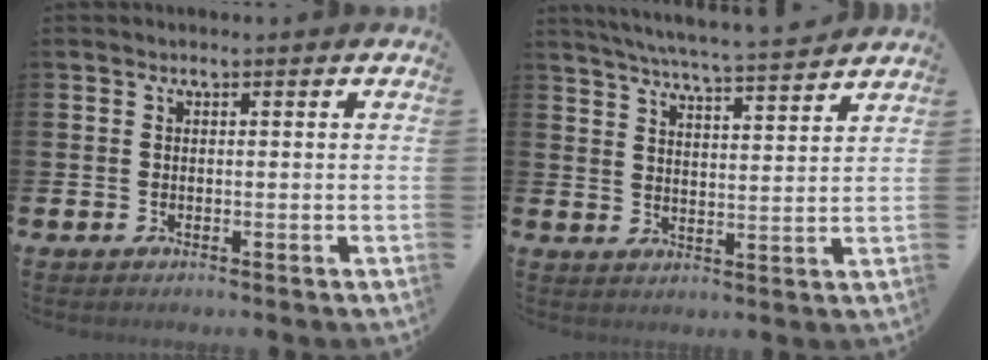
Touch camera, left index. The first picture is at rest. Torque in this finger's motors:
{"motor_torque": [0.94, -1.20, 0.47, 0.12]}